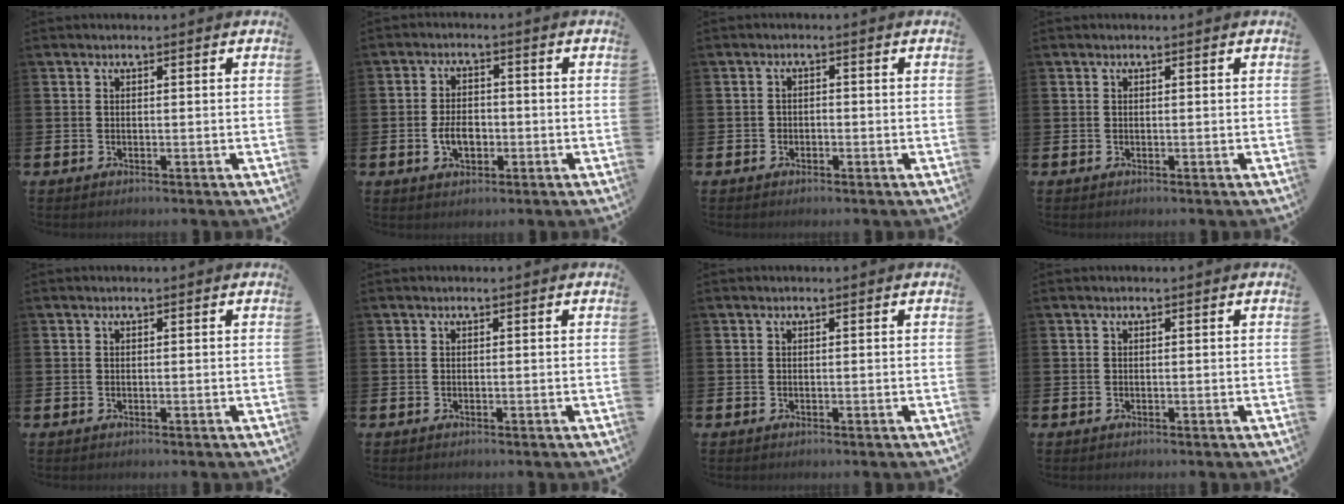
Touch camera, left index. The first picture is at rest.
{"total": 4.0, "force": [-1.0, 2.5, 2.9], "torque": [-0.046, 0.002, -0.020]}
{"total": 1.2, "force": [-0.9, 0.9, 0.2], "torque": [-0.006, 0.002, -0.019]}
{"total": 0.0}
{"total": 0.0}
{"total": 0.0}
{"total": 0.0}
{"total": 0.0}